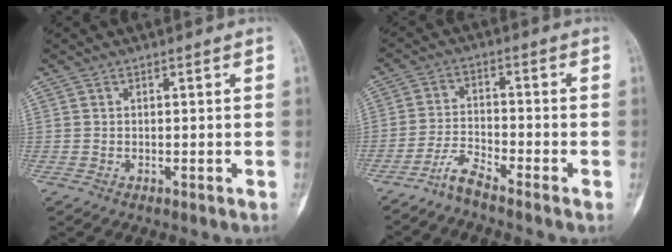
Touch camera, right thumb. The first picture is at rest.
{"total": 4.3, "force": [-3.9, -0.1, 1.9], "torque": [-0.045, 0.016, -0.086]}